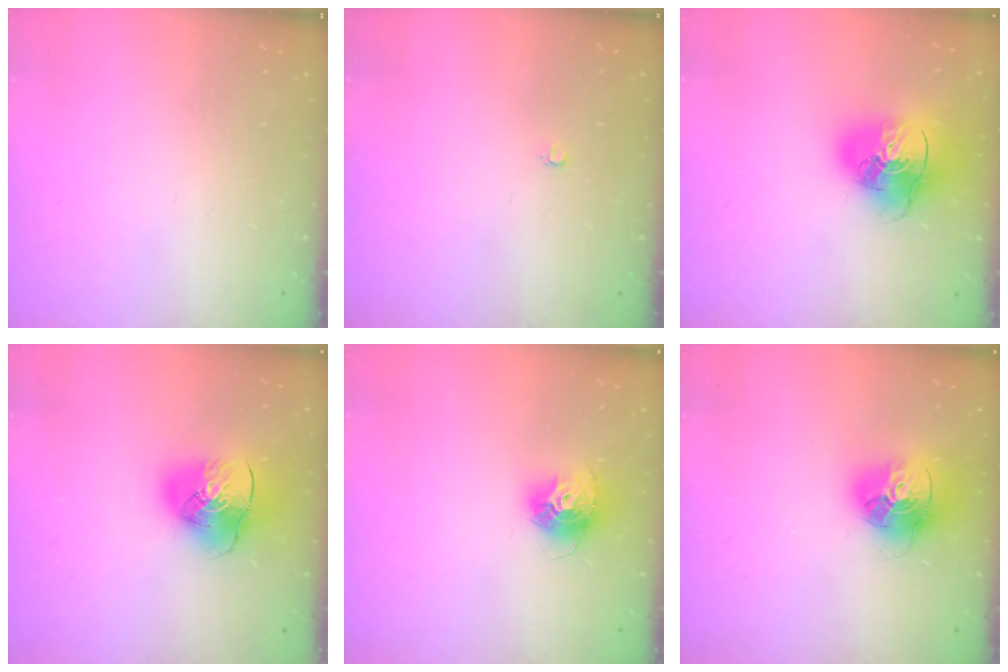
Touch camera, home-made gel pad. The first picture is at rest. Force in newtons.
{"total": 2.4, "press": 2.4, "slide": 0.2}
{"total": 17.7, "press": 17.5, "slide": 2.5}
{"total": 12.1, "press": 11.9, "slide": 1.9}
{"total": 13.5, "press": 13.4, "slide": 1.2}
{"total": 17.1, "press": 17.0, "slide": 1.9}